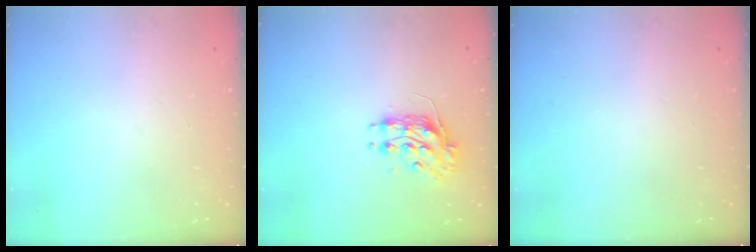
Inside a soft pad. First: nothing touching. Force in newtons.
{"total": 8.7, "press": 8.7, "slide": 0.4}
{"total": 0.0}